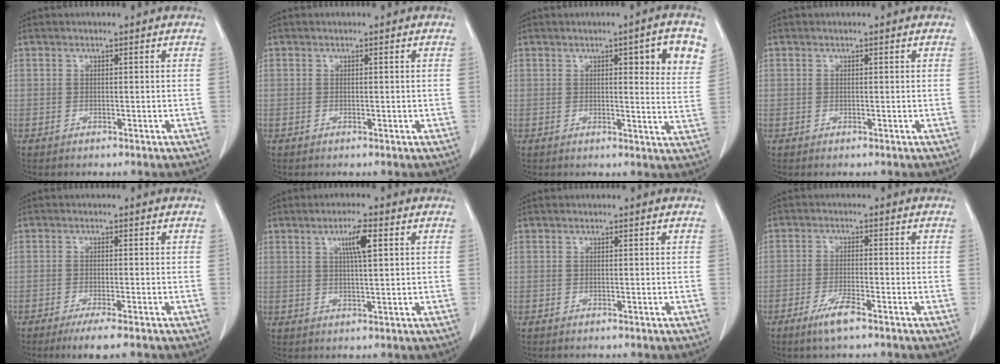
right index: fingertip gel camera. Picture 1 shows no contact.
{"total": 0.0}
{"total": 8.9, "force": [3.7, 1.2, 8.0], "torque": [-0.091, -0.004, 0.040]}
{"total": 0.0}
{"total": 4.7, "force": [-3.3, 0.0, 3.3], "torque": [-0.048, -0.012, -0.052]}
{"total": 4.6, "force": [1.8, 0.4, 4.2], "torque": [-0.073, 0.001, 0.031]}
{"total": 0.0}
{"total": 4.2, "force": [-2.8, 0.3, 3.1], "torque": [-0.065, -0.006, -0.054]}